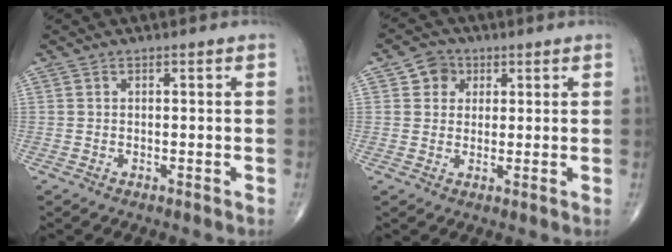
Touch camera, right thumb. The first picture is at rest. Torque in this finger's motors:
{"motor_torque": [-0.36, 0.45, -0.12, -0.04, 0.00]}